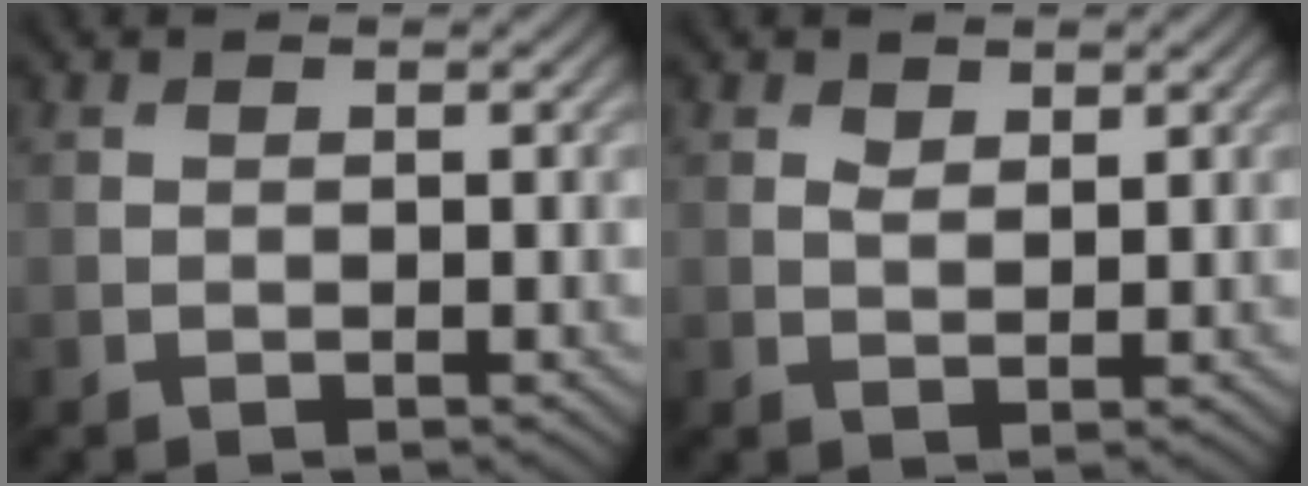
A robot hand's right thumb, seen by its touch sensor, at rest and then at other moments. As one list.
[{"total": 1.6, "force": [1.0, 0.8, 0.9], "torque": [-0.019, -0.003, 0.022]}]